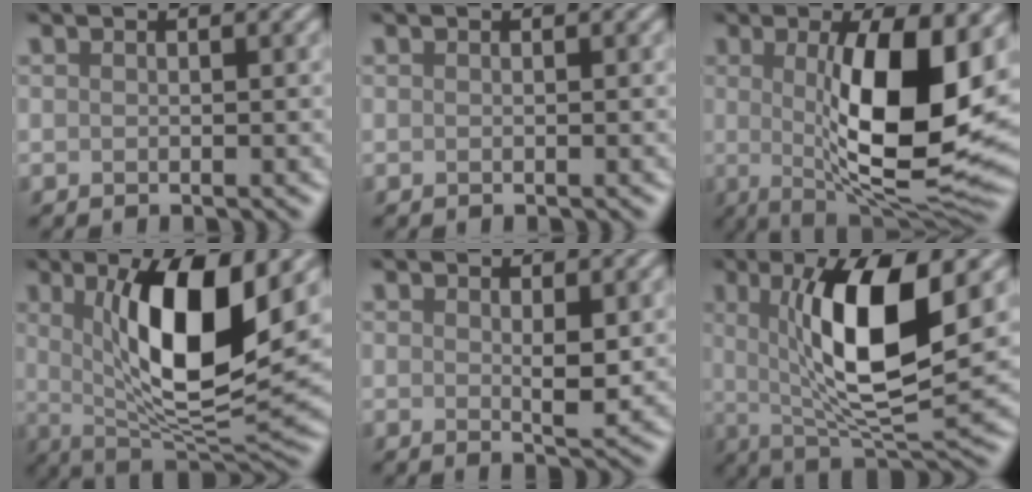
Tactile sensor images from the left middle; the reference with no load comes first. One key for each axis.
{"total": 0.0}
{"total": 12.3, "fx": 0.7, "fy": 3.5, "fz": 11.7, "tx": -0.176, "ty": -0.014, "tz": 0.016}
{"total": 11.0, "fx": 2.4, "fy": 3.3, "fz": 10.2, "tx": -0.156, "ty": -0.013, "tz": 0.045}
{"total": 1.9, "fx": 0.5, "fy": 0.5, "fz": 1.8, "tx": -0.031, "ty": -0.007, "tz": 0.010}
{"total": 10.1, "fx": 2.0, "fy": 2.9, "fz": 9.5, "tx": -0.152, "ty": -0.013, "tz": 0.040}